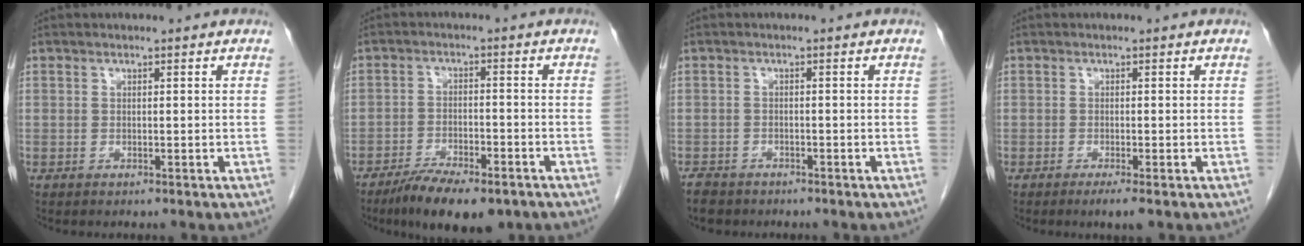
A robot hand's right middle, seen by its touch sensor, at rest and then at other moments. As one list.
[{"total": 10.1, "force": [-7.3, 3.1, 6.2], "torque": [-0.095, -0.011, -0.115]}, {"total": 3.5, "force": [-2.9, 1.8, 0.8], "torque": [-0.017, -0.001, -0.046]}, {"total": 1.9, "force": [-1.2, 0.1, 1.5], "torque": [-0.025, -0.005, -0.019]}]